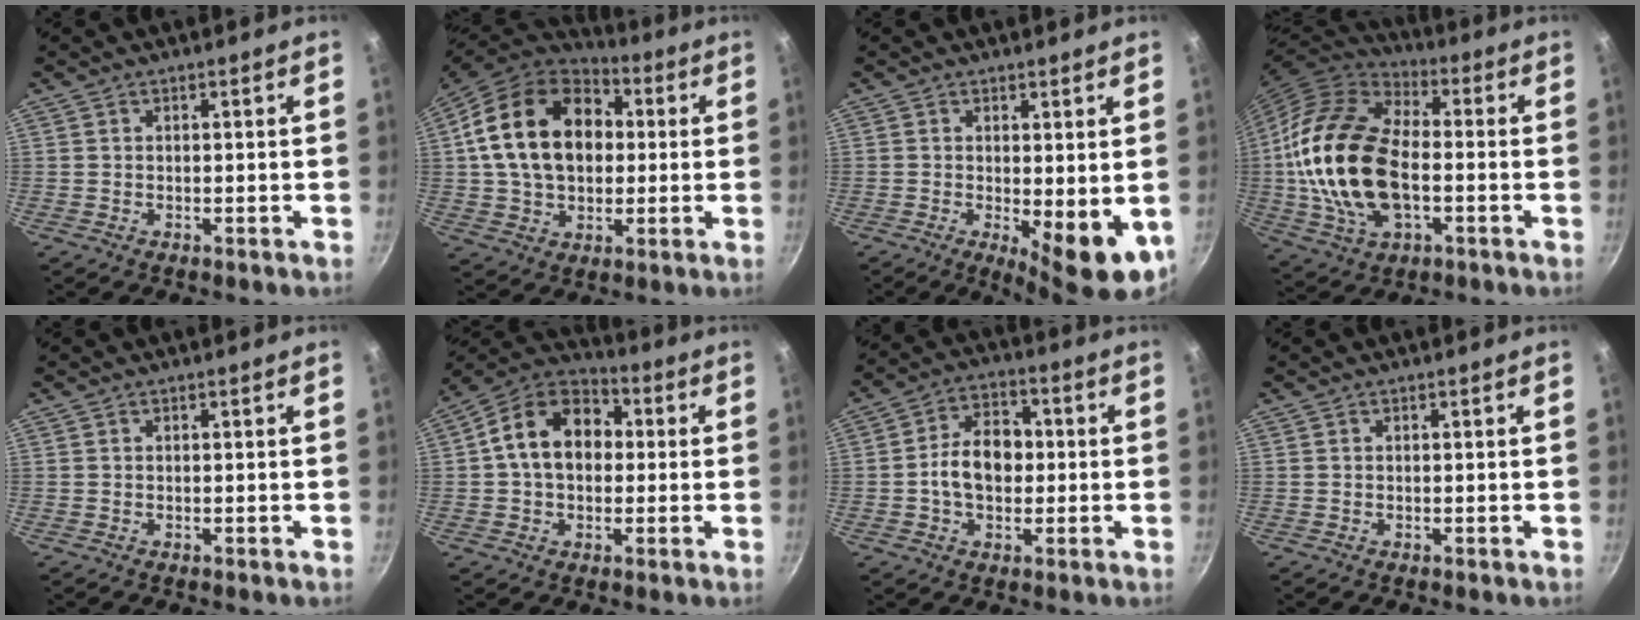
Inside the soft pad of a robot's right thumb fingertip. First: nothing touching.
{"total": 21.2, "force": [3.6, 15.1, 14.4], "torque": [-0.226, 0.022, 0.054]}
{"total": 8.6, "force": [-1.0, 3.0, 8.1], "torque": [-0.094, -0.008, -0.002]}
{"total": 23.2, "force": [-2.0, 13.7, 18.6], "torque": [-0.355, 0.022, -0.040]}
{"total": 0.0}
{"total": 14.5, "force": [1.5, 10.6, 9.8], "torque": [-0.129, 0.032, 0.004]}
{"total": 10.2, "force": [-0.4, 7.2, 7.3], "torque": [-0.089, 0.024, -0.018]}
{"total": 0.0}